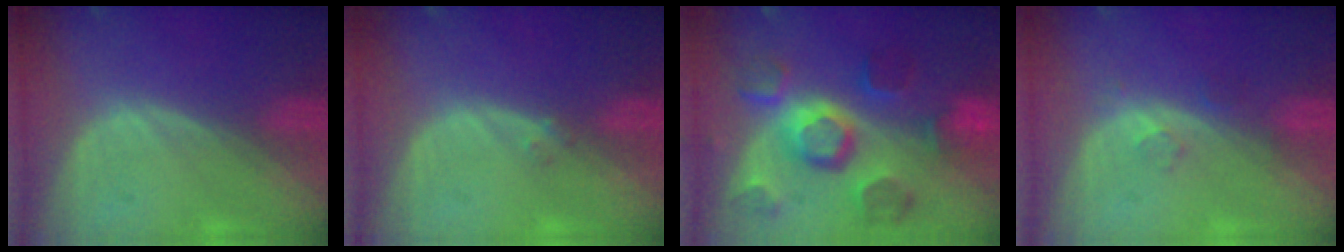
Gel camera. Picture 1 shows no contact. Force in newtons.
{"total": 1.0, "press": 0.9, "slide": 0.4}
{"total": 11.2, "press": 10.0, "slide": 5.2}
{"total": 1.7, "press": 1.7, "slide": 0.2}